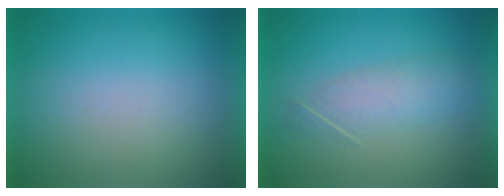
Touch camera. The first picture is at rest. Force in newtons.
{"total": 3.1}